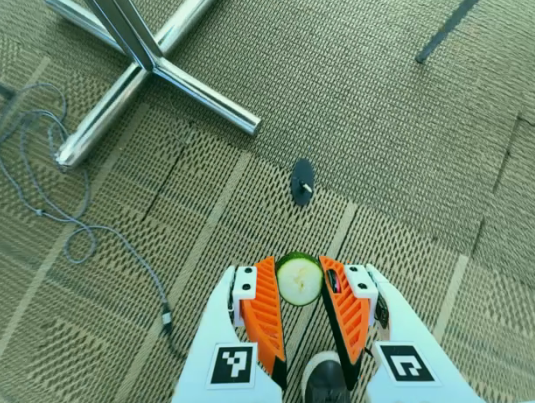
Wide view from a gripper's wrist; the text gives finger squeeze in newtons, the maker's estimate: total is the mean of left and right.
{"total": 6.4, "left": 5.9, "right": 6.8}